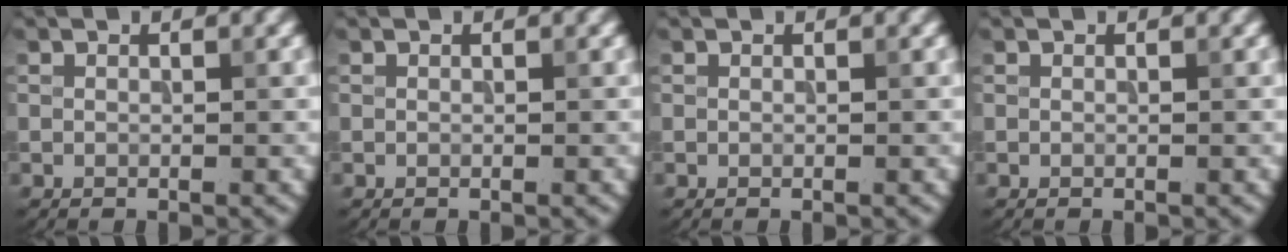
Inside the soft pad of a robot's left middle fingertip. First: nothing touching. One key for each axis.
{"total": 0.0}
{"total": 0.0}
{"total": 0.0}